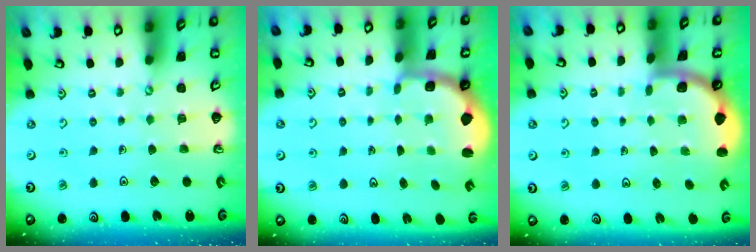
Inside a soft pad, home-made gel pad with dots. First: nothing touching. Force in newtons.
{"total": 2.4, "press": 1.1, "slide": 2.1}
{"total": 1.7, "press": 1.7, "slide": 0.1}